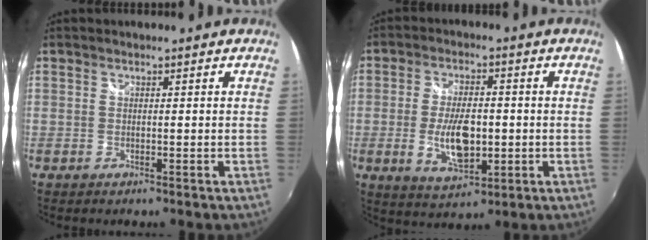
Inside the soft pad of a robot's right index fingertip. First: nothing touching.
{"total": 10.0, "force": [-1.5, 4.8, 8.6], "torque": [-0.165, -0.009, -0.022]}